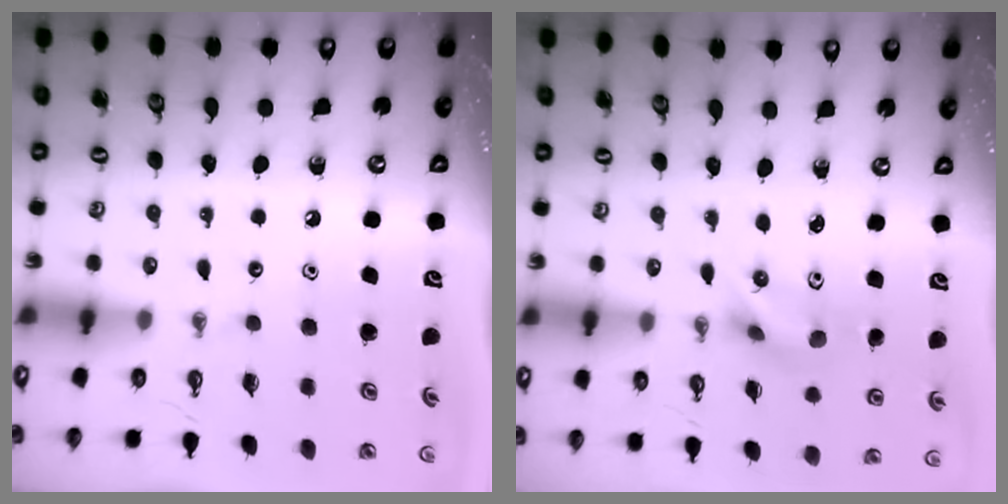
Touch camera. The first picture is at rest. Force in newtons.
{"total": 7.3, "press": 2.5, "slide": 6.8}